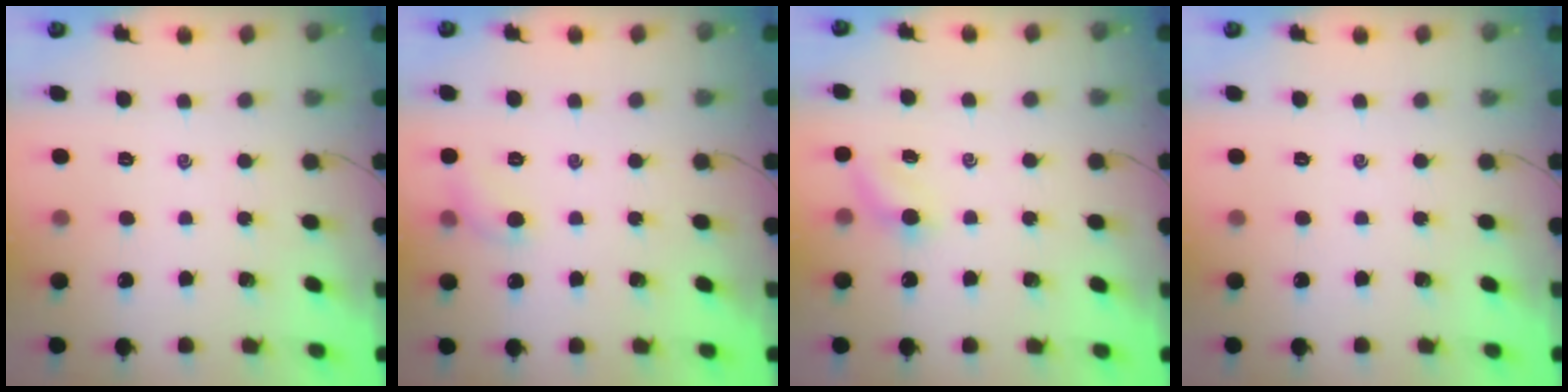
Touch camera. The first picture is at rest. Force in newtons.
{"total": 5.2, "press": 5.0, "slide": 1.2}
{"total": 3.7, "press": 3.5, "slide": 1.1}
{"total": 0.0}